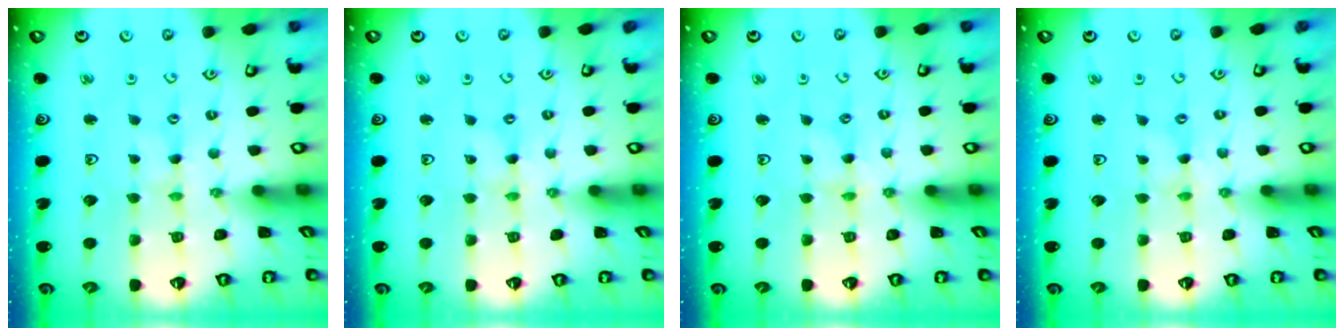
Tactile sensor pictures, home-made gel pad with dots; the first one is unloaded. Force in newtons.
{"total": 0.6, "press": 0.6, "slide": 0.1}
{"total": 0.0}
{"total": 0.0}